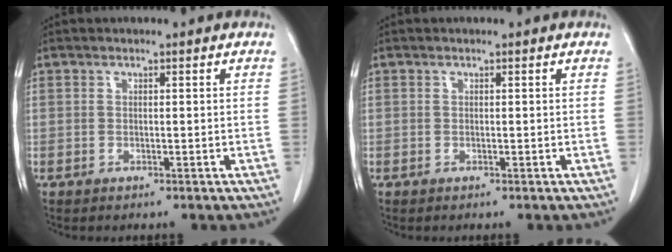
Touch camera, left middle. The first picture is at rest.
{"total": 0.0}